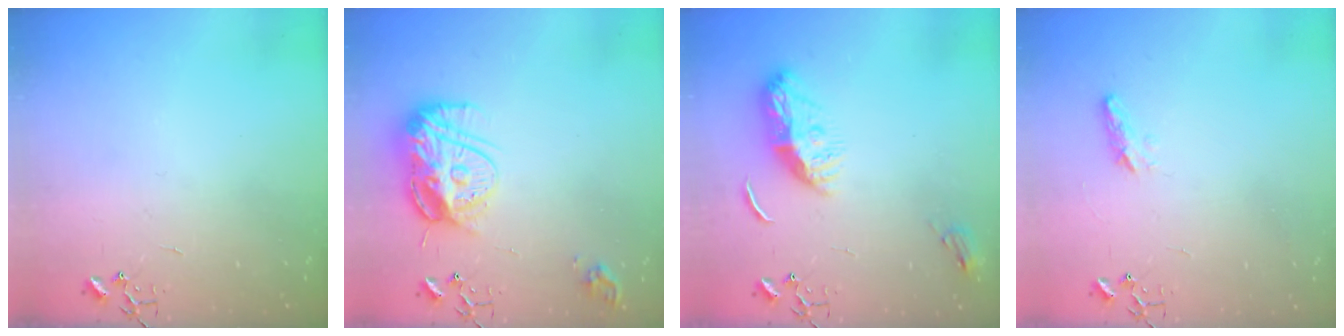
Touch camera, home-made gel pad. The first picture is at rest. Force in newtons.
{"total": 19.1, "press": 19.1, "slide": 1.5}
{"total": 11.6, "press": 11.6, "slide": 0.3}
{"total": 6.5, "press": 6.4, "slide": 0.7}